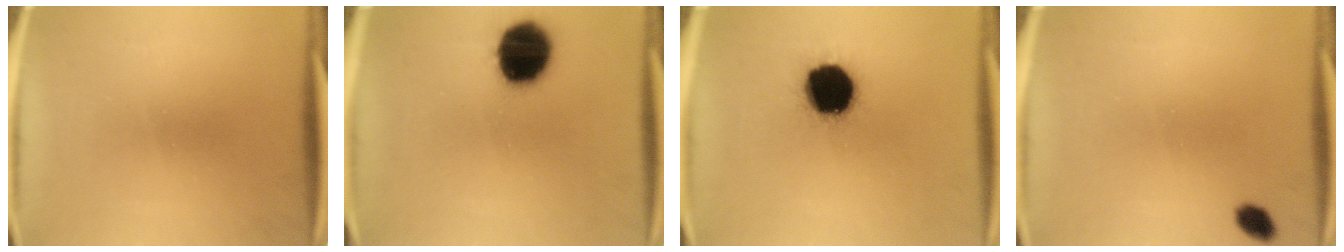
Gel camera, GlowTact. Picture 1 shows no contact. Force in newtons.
{"total": 16.8}
{"total": 19.1}
{"total": 2.5}